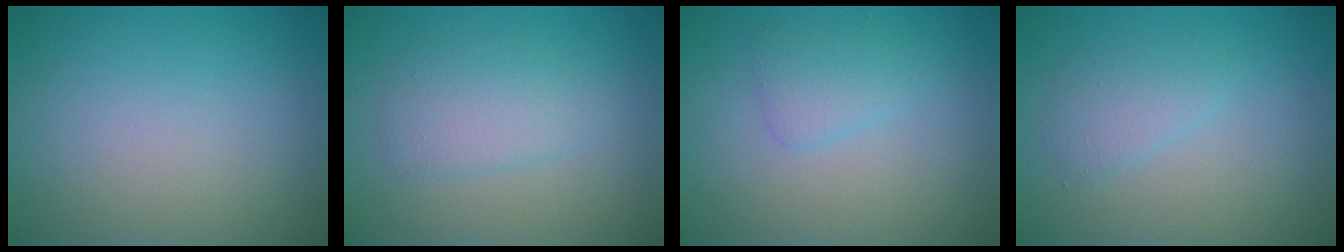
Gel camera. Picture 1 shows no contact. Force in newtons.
{"total": 2.5, "press": 2.5, "slide": 0.1}
{"total": 1.8, "press": 1.8, "slide": 0.1}
{"total": 1.8, "press": 1.8, "slide": 0.2}